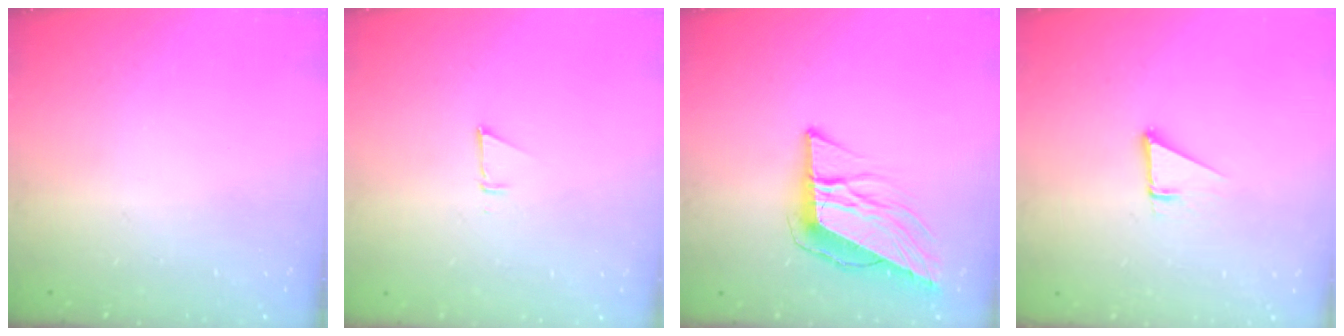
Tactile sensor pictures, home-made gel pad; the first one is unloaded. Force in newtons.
{"total": 3.3, "press": 3.3, "slide": 0.6}
{"total": 11.7, "press": 11.2, "slide": 3.6}
{"total": 2.3, "press": 2.3, "slide": 0.0}